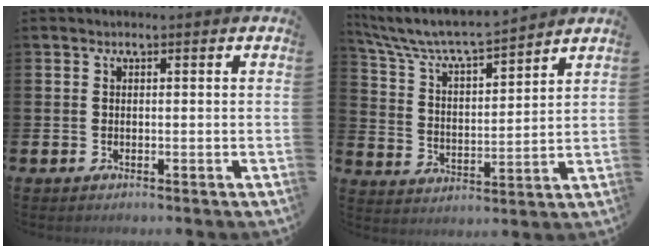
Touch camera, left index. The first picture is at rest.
{"total": 6.8, "force": [6.4, 0.5, 2.1], "torque": [-0.077, -0.049, 0.109]}